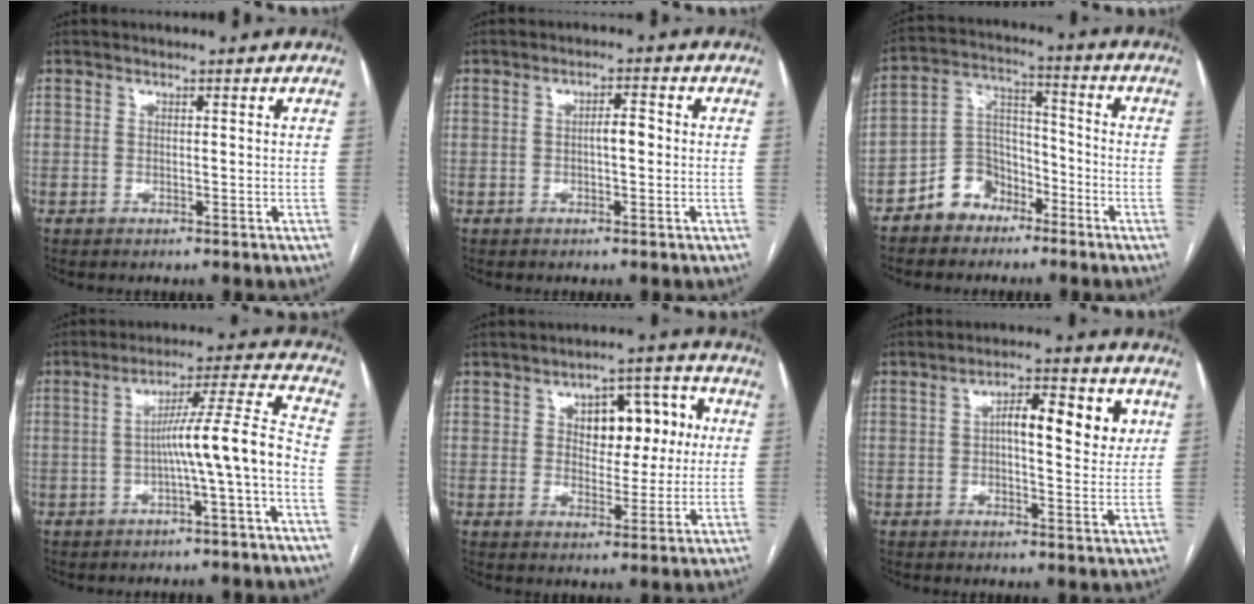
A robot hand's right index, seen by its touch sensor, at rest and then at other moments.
{"total": 2.5, "force": [-0.2, 0.8, 2.4], "torque": [-0.035, 0.006, -0.005]}
{"total": 8.4, "force": [-5.5, 6.0, 2.4], "torque": [-0.050, 0.027, -0.099]}
{"total": 9.4, "force": [-2.6, -0.9, 9.0], "torque": [-0.138, 0.029, -0.039]}
{"total": 9.0, "force": [2.0, 5.2, 7.1], "torque": [-0.085, 0.031, 0.033]}
{"total": 9.4, "force": [2.4, 3.1, 8.6], "torque": [-0.125, 0.018, 0.032]}